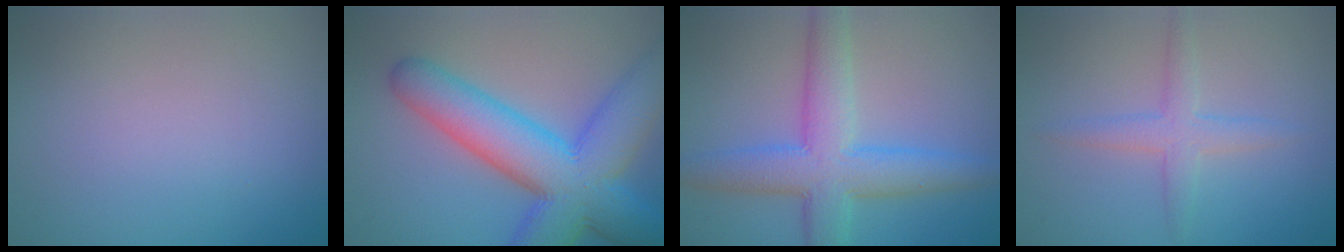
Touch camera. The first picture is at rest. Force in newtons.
{"total": 11.8, "press": 11.8, "slide": 0.3}
{"total": 7.1, "press": 7.1, "slide": 0.2}
{"total": 2.7, "press": 2.7, "slide": 0.0}